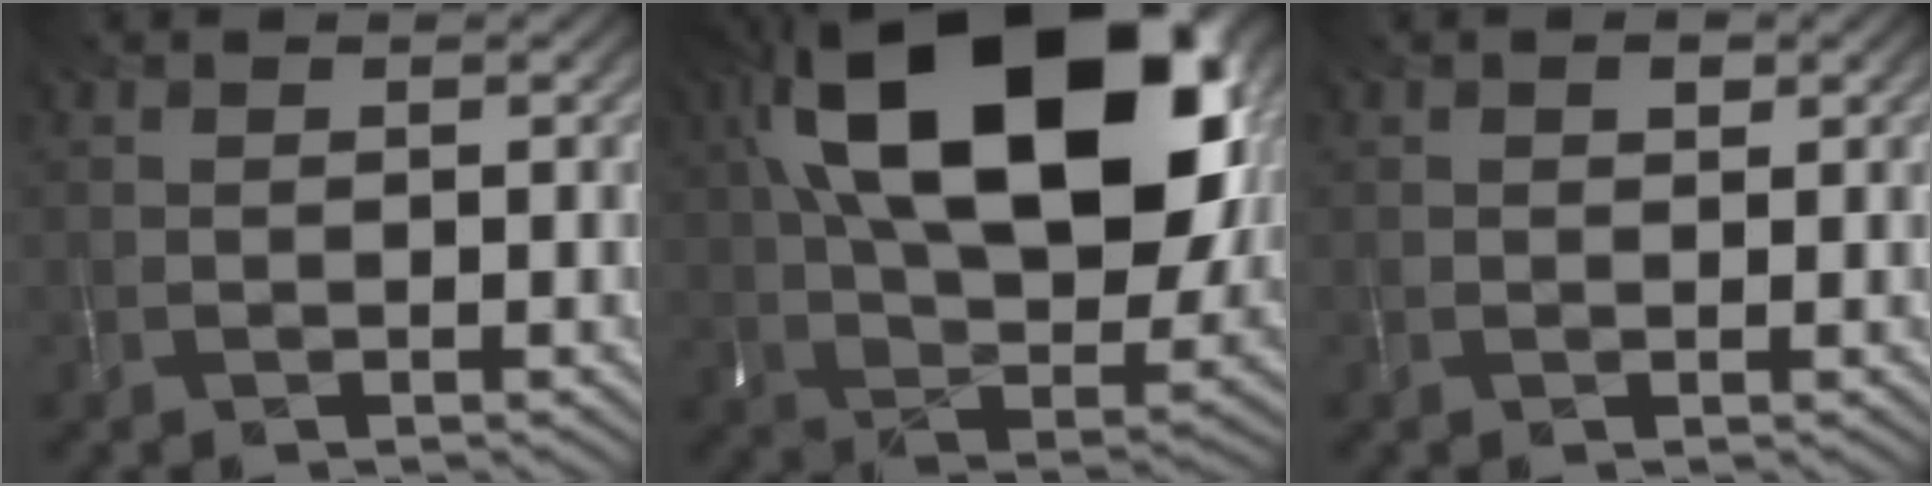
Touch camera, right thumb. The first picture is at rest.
{"total": 23.0, "force": [8.0, 12.8, 17.3], "torque": [-0.341, 0.041, 0.128]}
{"total": 1.2, "force": [0.5, 0.8, 0.7], "torque": [-0.010, 0.000, 0.007]}